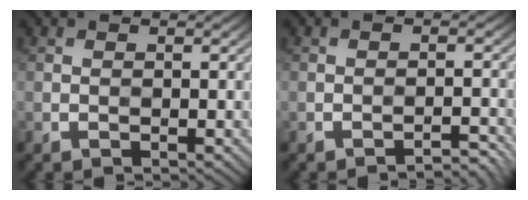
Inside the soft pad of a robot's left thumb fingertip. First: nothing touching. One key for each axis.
{"total": 2.1, "fx": -2.0, "fy": 0.1, "fz": 0.9, "tx": -0.005, "ty": 0.011, "tz": -0.031}